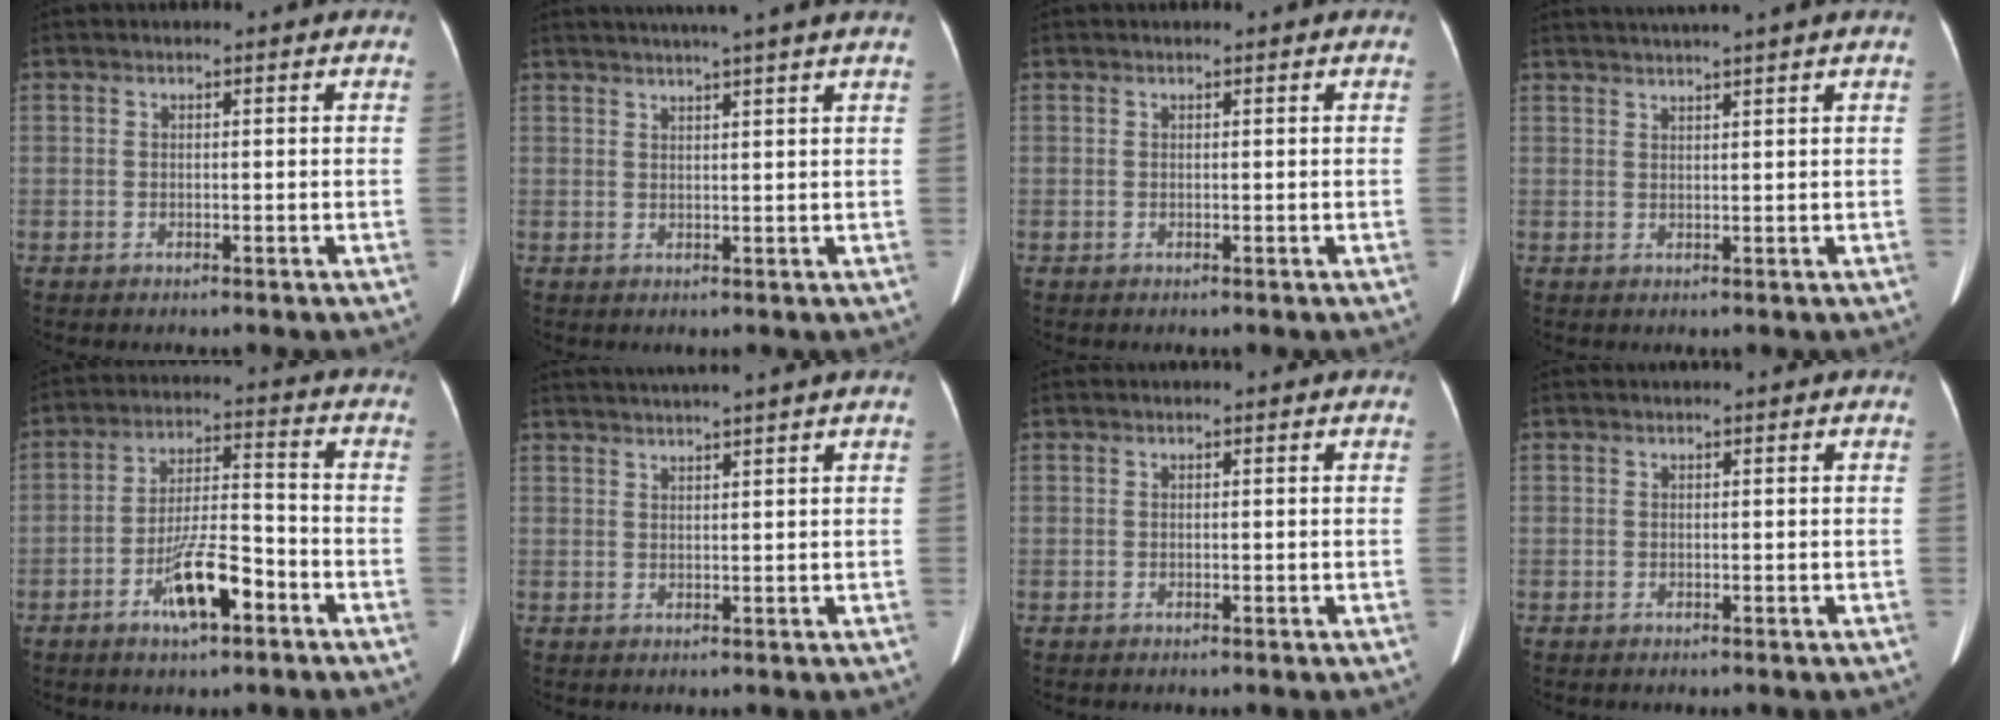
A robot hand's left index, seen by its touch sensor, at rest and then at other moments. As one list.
[{"total": 7.9, "force": [6.6, -1.3, 4.2], "torque": [-0.057, 0.022, 0.076]}, {"total": 0.0}, {"total": 5.6, "force": [4.8, -1.4, 2.6], "torque": [-0.034, 0.021, 0.068]}, {"total": 9.4, "force": [-4.8, 2.2, 7.8], "torque": [-0.152, 0.003, -0.081]}, {"total": 5.8, "force": [4.9, -1.5, 2.6], "torque": [-0.035, 0.020, 0.071]}, {"total": 0.0}, {"total": 0.0}]